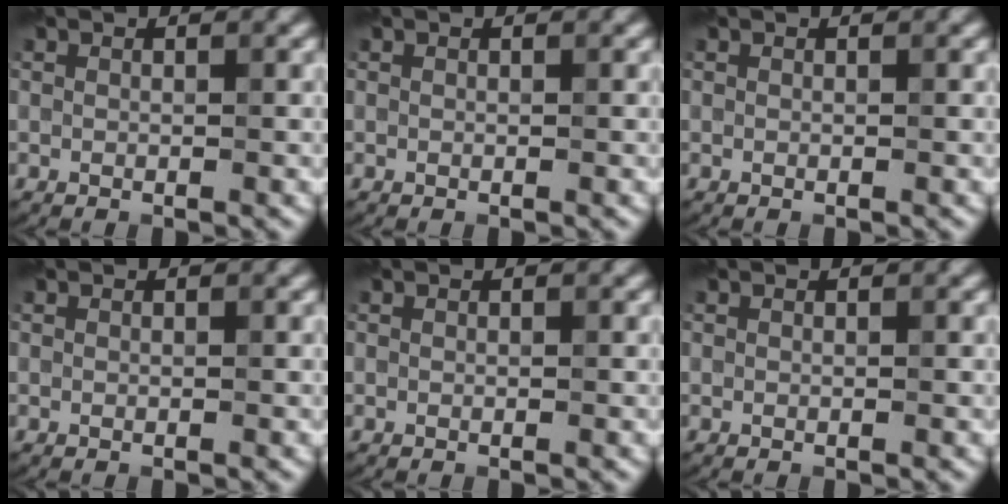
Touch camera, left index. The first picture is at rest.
{"total": 0.0}
{"total": 0.0}
{"total": 0.0}
{"total": 0.0}
{"total": 0.0}